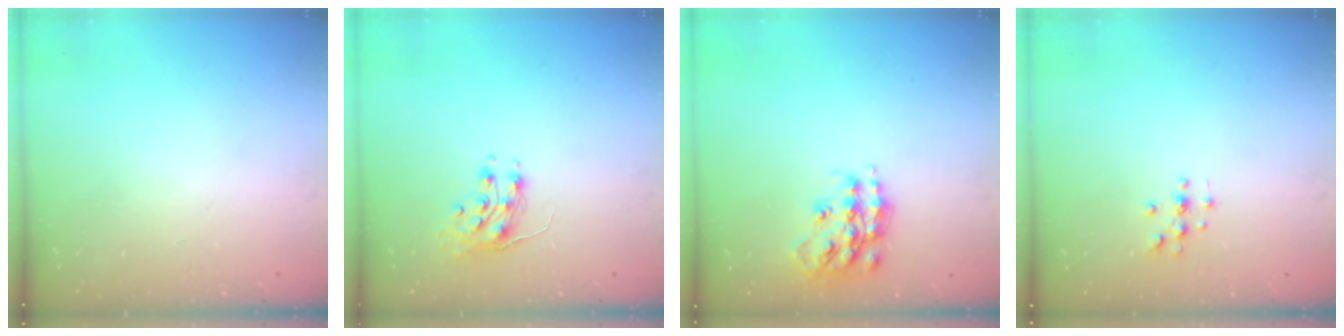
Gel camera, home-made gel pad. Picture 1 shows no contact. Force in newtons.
{"total": 8.9, "press": 8.9, "slide": 0.3}
{"total": 14.9, "press": 14.8, "slide": 0.8}
{"total": 3.7, "press": 3.7, "slide": 0.4}